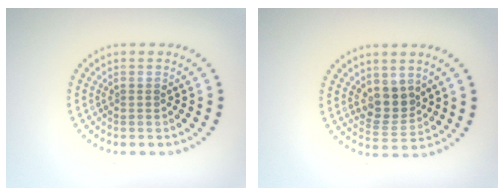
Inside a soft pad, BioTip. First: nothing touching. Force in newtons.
{"total": 2.8, "press": 2.6, "slide": 1.2}